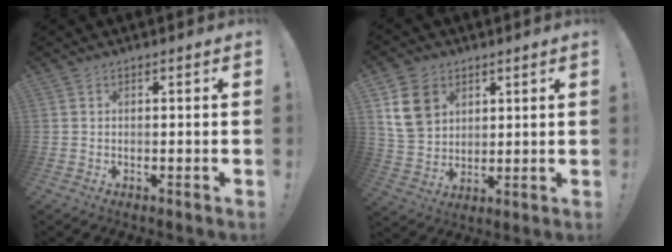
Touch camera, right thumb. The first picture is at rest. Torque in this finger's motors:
{"motor_torque": [-0.20, 0.68, 0.07, 0.24, 0.06]}